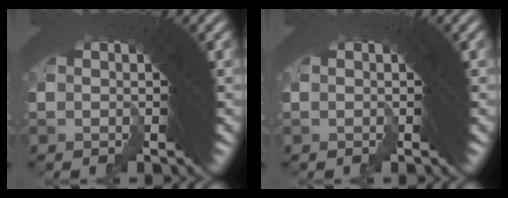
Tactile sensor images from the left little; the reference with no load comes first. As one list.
[{"total": 0.0}]